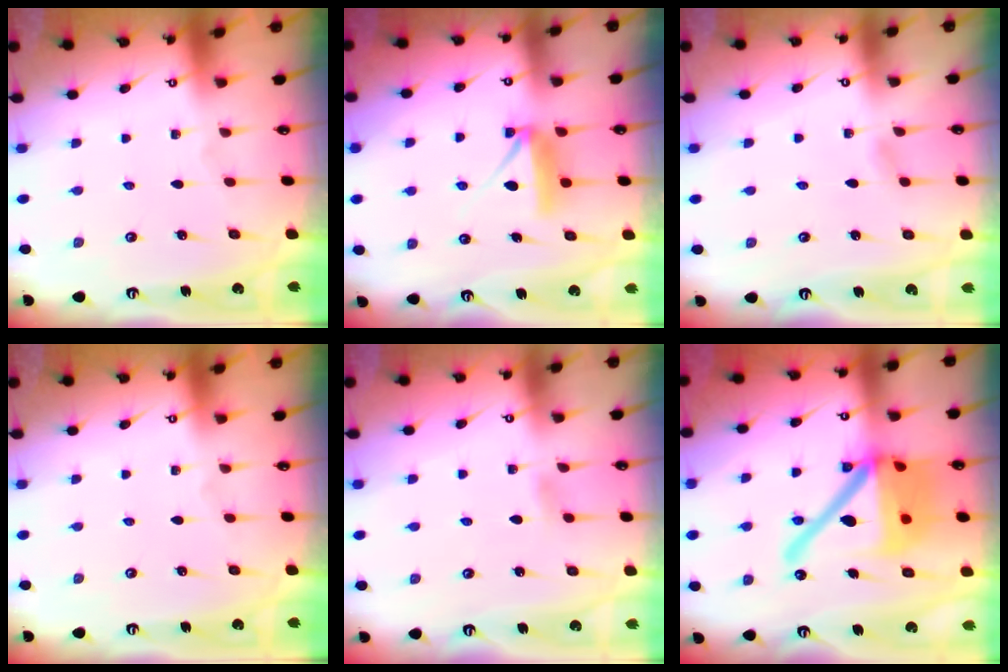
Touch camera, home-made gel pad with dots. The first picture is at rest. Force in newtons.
{"total": 8.0, "press": 8.0, "slide": 0.4}
{"total": 4.4, "press": 4.4, "slide": 0.4}
{"total": 0.0}
{"total": 2.8, "press": 2.8, "slide": 0.3}
{"total": 22.7, "press": 22.4, "slide": 3.8}